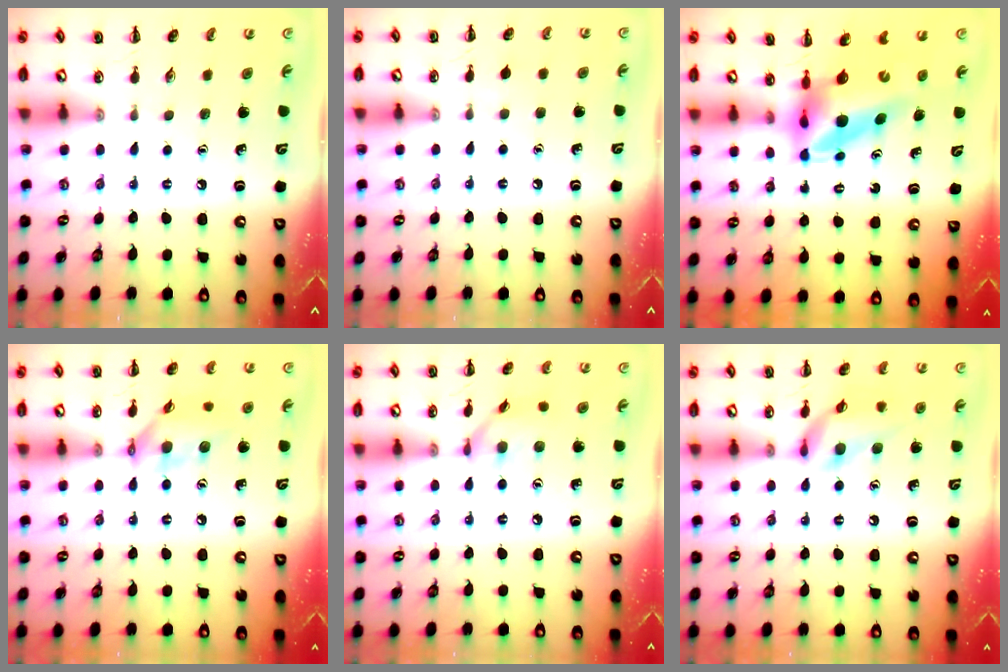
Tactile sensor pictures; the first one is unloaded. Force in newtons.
{"total": 2.2, "press": 1.9, "slide": 0.9}
{"total": 6.6, "press": 6.3, "slide": 1.9}
{"total": 12.1, "press": 11.9, "slide": 2.3}
{"total": 8.4, "press": 8.3, "slide": 0.7}
{"total": 13.2, "press": 13.0, "slide": 2.1}